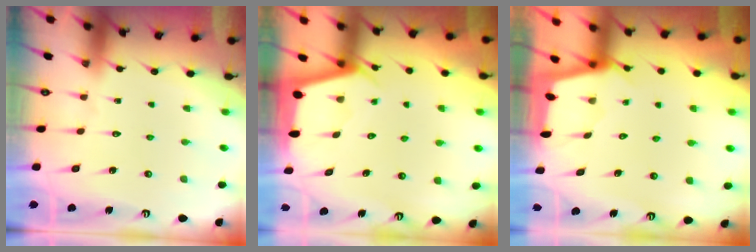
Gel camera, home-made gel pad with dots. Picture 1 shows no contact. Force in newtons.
{"total": 2.3, "press": 2.3, "slide": 0.3}
{"total": 2.2, "press": 2.2, "slide": 0.3}